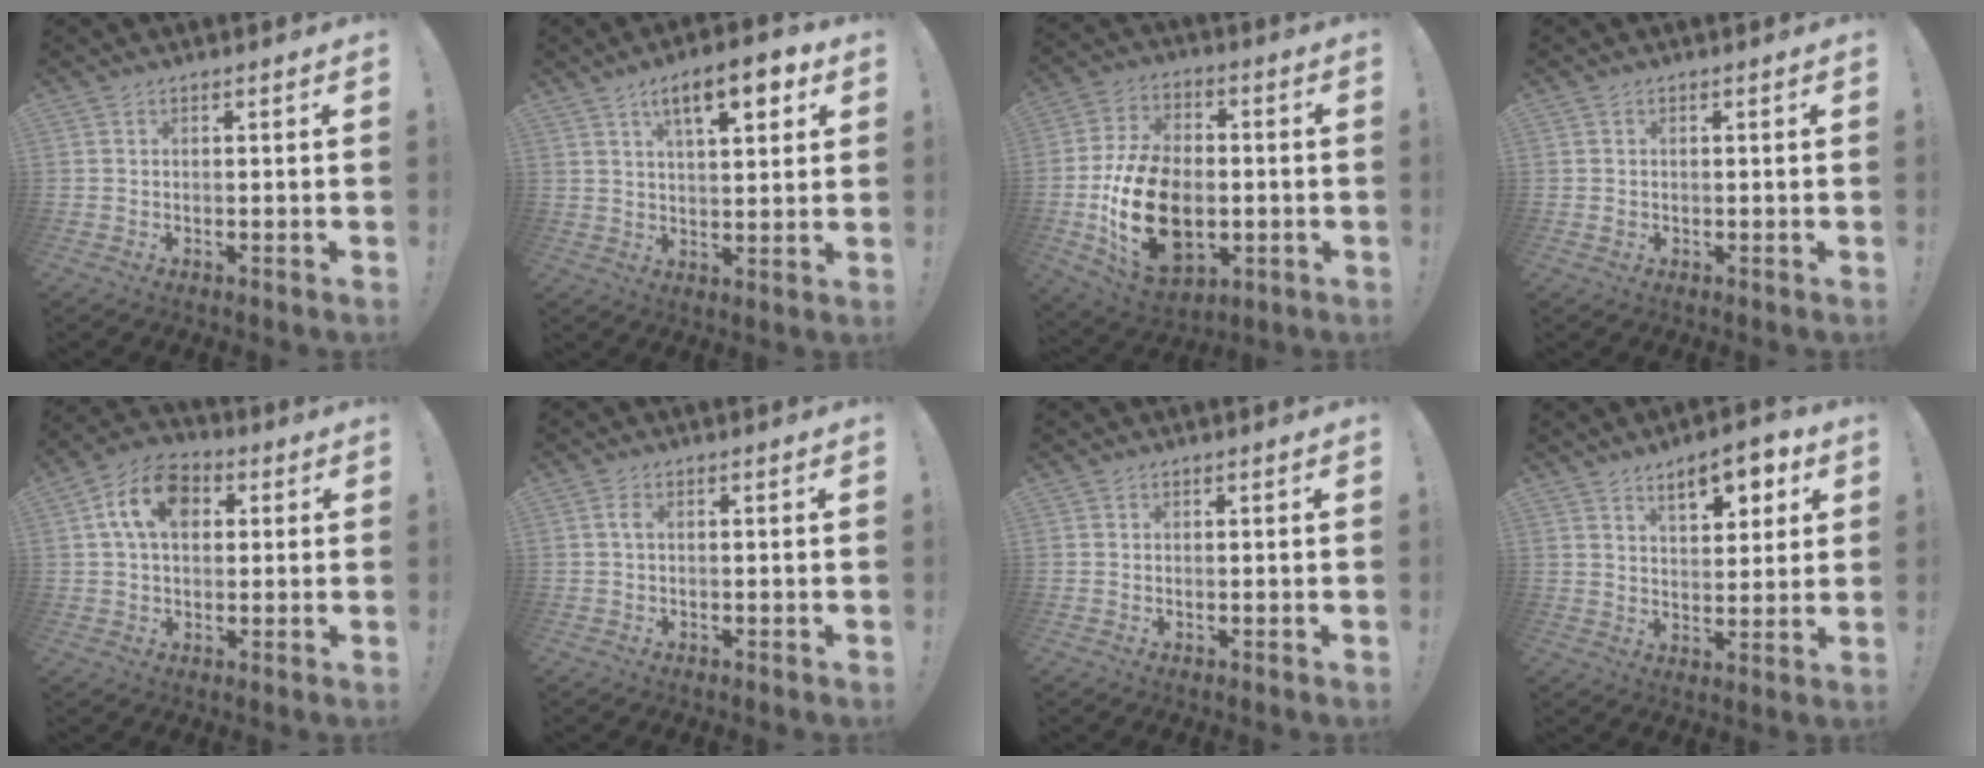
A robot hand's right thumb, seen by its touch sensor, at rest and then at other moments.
{"total": 11.9, "force": [5.8, 4.4, 9.4], "torque": [-0.130, -0.016, 0.091]}
{"total": 21.9, "force": [-4.6, 14.9, 15.4], "torque": [-0.281, 0.029, -0.063]}
{"total": 0.9, "force": [-0.1, 0.8, 0.2], "torque": [0.000, 0.002, -0.003]}
{"total": 12.3, "force": [3.8, 8.3, 8.3], "torque": [-0.136, 0.010, 0.074]}
{"total": 1.6, "force": [-0.1, 0.8, 1.4], "torque": [-0.029, 0.006, -0.002]}
{"total": 0.0}
{"total": 10.3, "force": [6.0, 4.4, 7.1], "torque": [-0.093, -0.026, 0.101]}